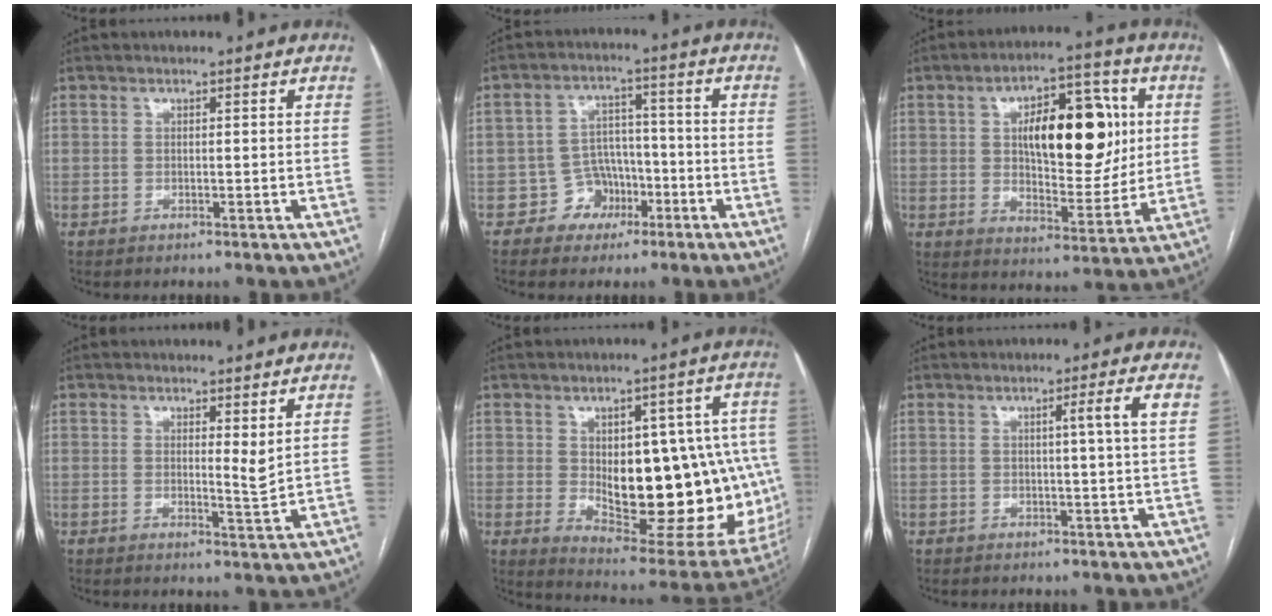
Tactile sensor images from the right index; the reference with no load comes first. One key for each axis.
{"total": 5.7, "fx": -2.7, "fy": 4.8, "fz": 1.1, "tx": -0.011, "ty": 0.019, "tz": -0.034}
{"total": 16.6, "fx": 3.6, "fy": 6.8, "fz": 14.7, "tx": -0.220, "ty": 0.022, "tz": 0.061}
{"total": 2.5, "fx": 1.4, "fy": 0.1, "fz": 2.0, "tx": -0.035, "ty": -0.012, "tz": 0.026}
{"total": 23.0, "fx": -0.8, "fy": 10.0, "fz": 20.7, "tx": -0.214, "ty": 0.013, "tz": 0.023}
{"total": 3.5, "fx": 1.0, "fy": -1.1, "fz": 3.2, "tx": -0.048, "ty": -0.003, "tz": 0.016}